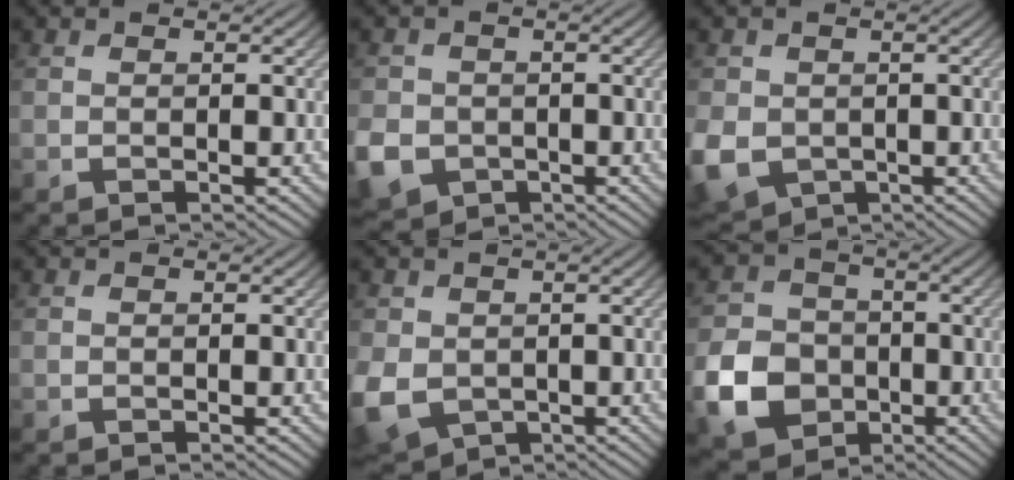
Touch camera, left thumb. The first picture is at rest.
{"total": 7.0, "force": [-2.5, 5.8, 3.0], "torque": [-0.092, -0.026, -0.051]}
{"total": 7.4, "force": [-1.6, 6.1, 4.0], "torque": [-0.121, -0.029, -0.026]}
{"total": 0.0}
{"total": 7.3, "force": [-0.9, 5.8, 4.3], "torque": [-0.133, -0.025, -0.014]}
{"total": 9.3, "force": [-3.1, 7.5, 4.5], "torque": [-0.114, -0.018, -0.071]}